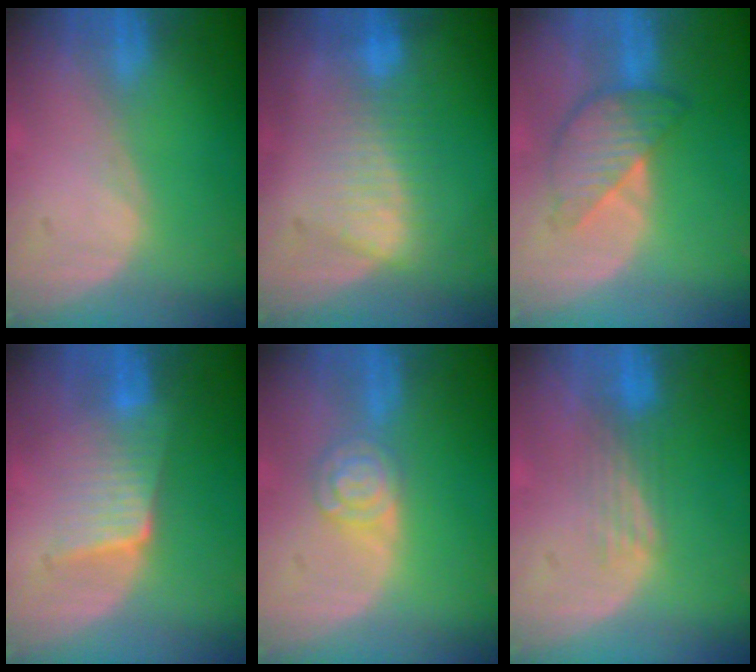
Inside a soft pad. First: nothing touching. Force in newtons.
{"total": 6.8, "press": 6.7, "slide": 1.2}
{"total": 6.1, "press": 6.1, "slide": 0.4}
{"total": 6.6, "press": 5.8, "slide": 3.3}
{"total": 5.3, "press": 4.7, "slide": 2.4}
{"total": 3.9, "press": 3.2, "slide": 2.3}